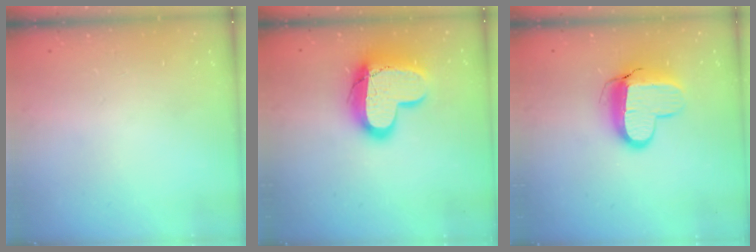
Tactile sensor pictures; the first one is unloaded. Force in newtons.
{"total": 16.7, "press": 16.7, "slide": 1.5}
{"total": 12.6, "press": 12.6, "slide": 1.0}